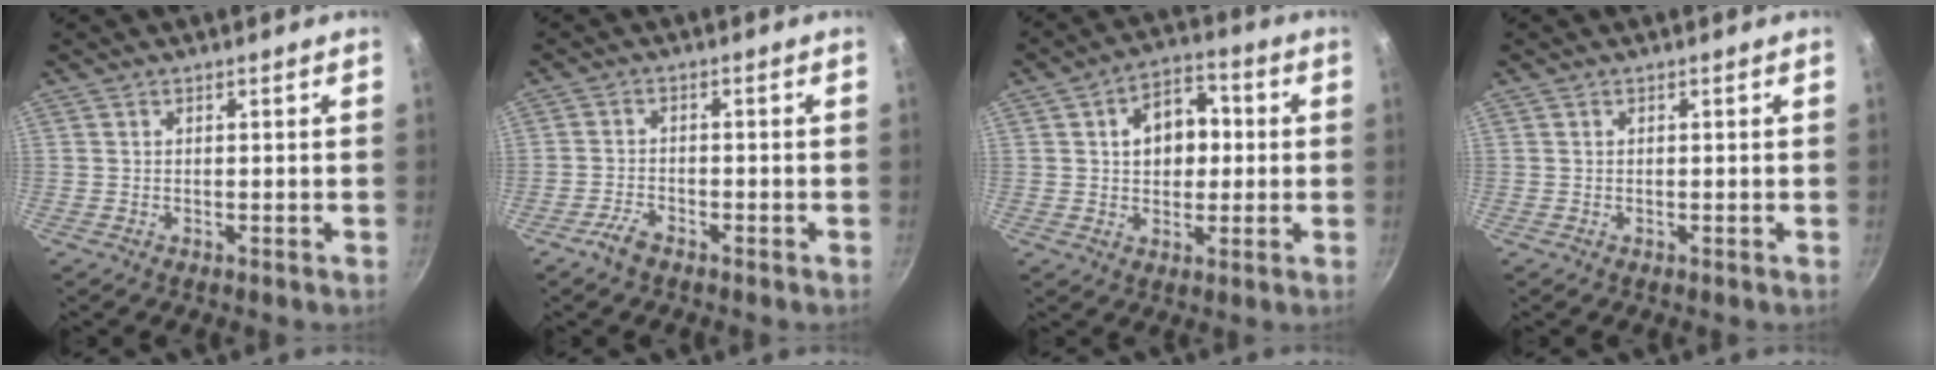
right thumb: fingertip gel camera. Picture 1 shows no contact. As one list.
[{"total": 3.2, "force": [-2.4, 1.2, 1.7], "torque": [-0.039, 0.020, -0.048]}, {"total": 10.5, "force": [1.4, 7.5, 7.2], "torque": [-0.069, 0.017, 0.013]}, {"total": 0.0}]